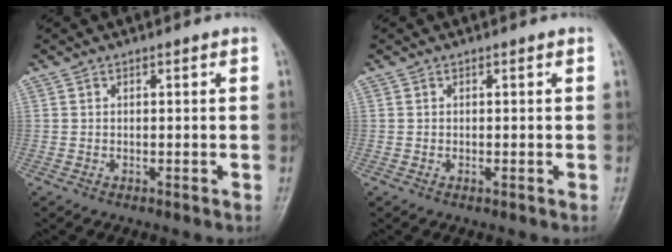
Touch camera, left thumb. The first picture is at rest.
{"total": 0.5, "force": [0.0, 0.2, 0.5], "torque": [-0.008, 0.002, -0.001]}